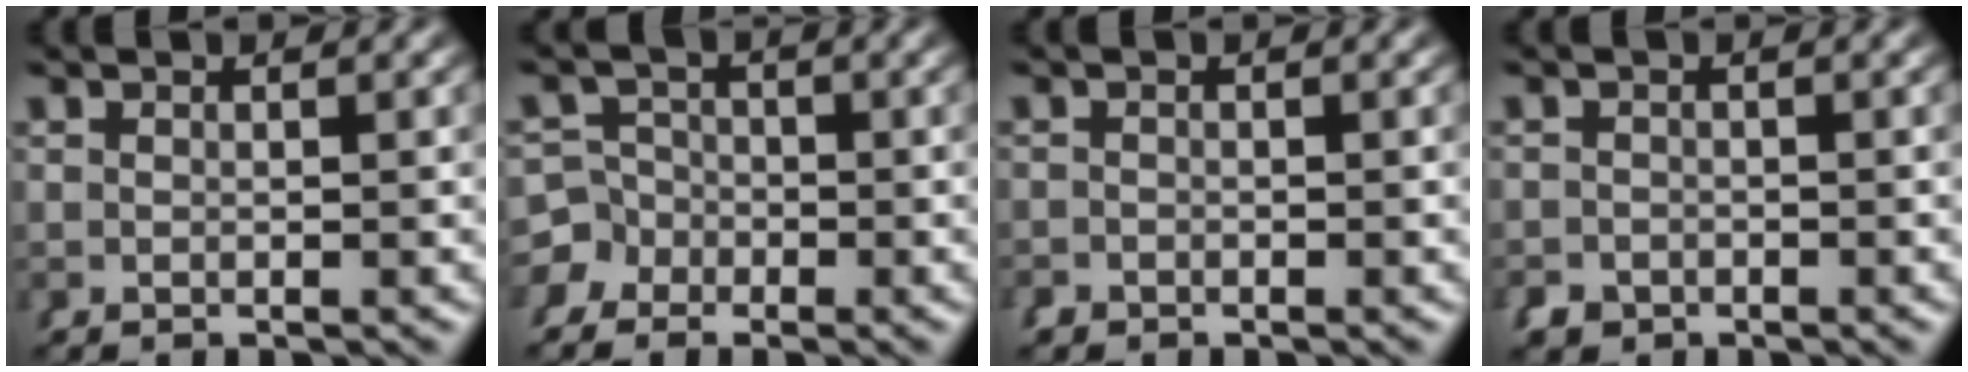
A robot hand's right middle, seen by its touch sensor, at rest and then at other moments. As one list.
[{"total": 6.2, "force": [-2.7, 5.5, 1.1], "torque": [-0.018, -0.024, -0.045]}, {"total": 1.1, "force": [-1.0, 0.2, -0.3], "torque": [0.011, -0.013, -0.013]}, {"total": 2.4, "force": [-1.9, 1.4, 0.0], "torque": [0.008, -0.021, -0.025]}]